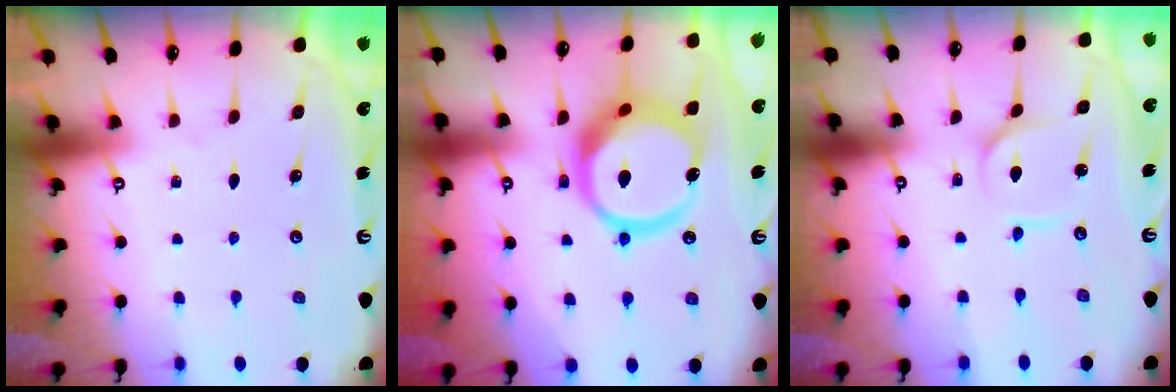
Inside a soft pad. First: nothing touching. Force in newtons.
{"total": 17.1, "press": 17.0, "slide": 2.1}
{"total": 2.4, "press": 2.3, "slide": 0.2}